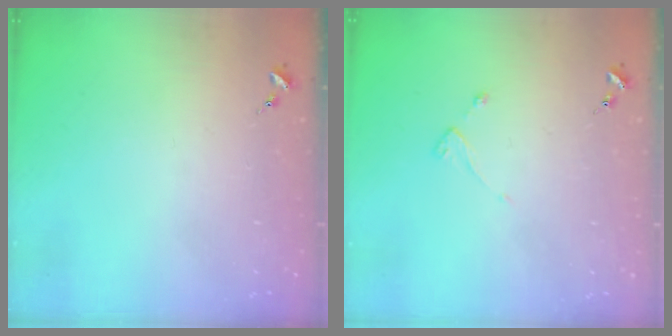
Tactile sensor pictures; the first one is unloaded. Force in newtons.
{"total": 2.2, "press": 2.1, "slide": 0.4}